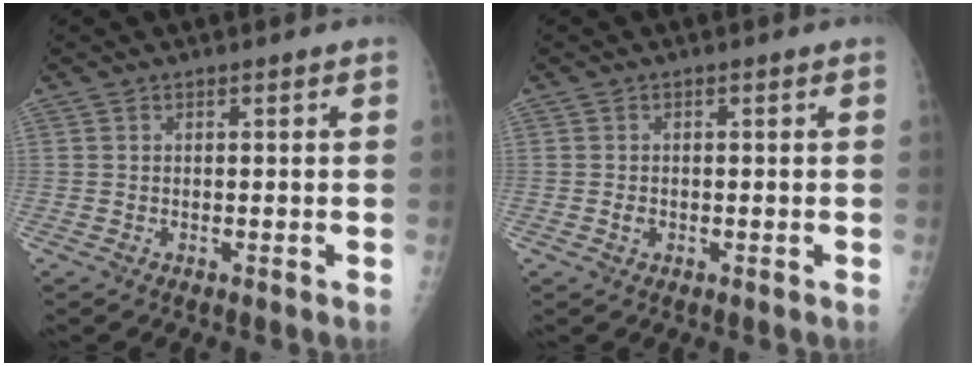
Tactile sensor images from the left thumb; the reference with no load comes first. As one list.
[{"total": 1.2, "force": [-0.3, 1.0, 0.7], "torque": [-0.007, 0.001, -0.006]}]